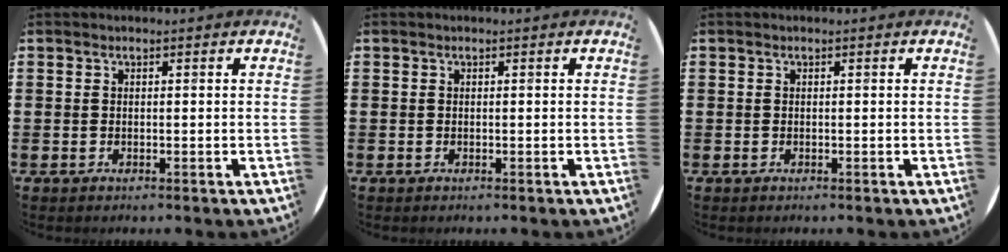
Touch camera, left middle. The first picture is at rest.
{"total": 0.0}
{"total": 0.0}